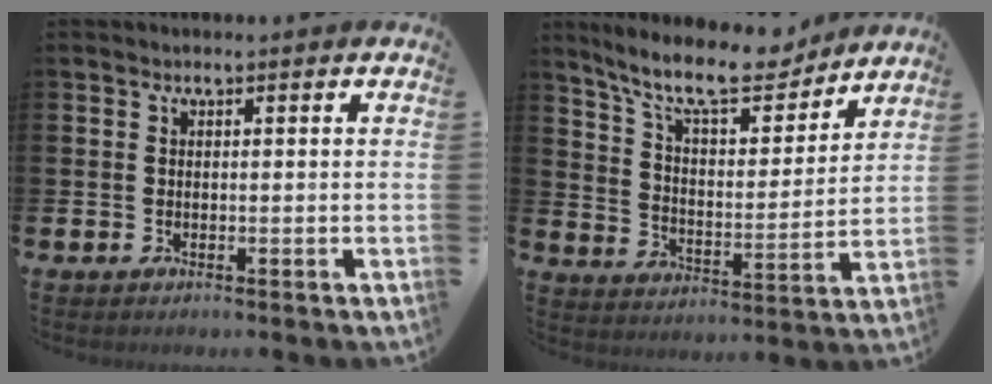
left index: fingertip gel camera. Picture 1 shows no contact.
{"total": 11.7, "force": [10.3, 2.9, 4.8], "torque": [-0.118, -0.062, 0.181]}